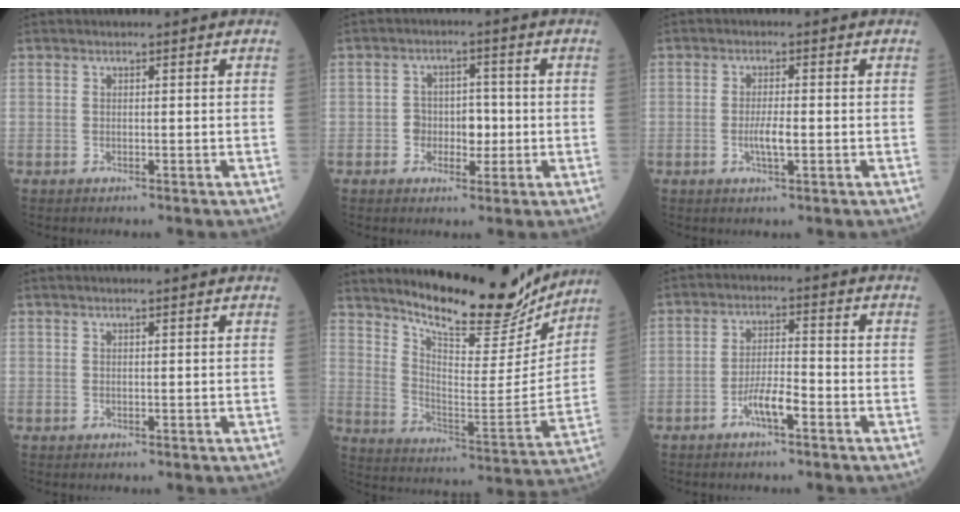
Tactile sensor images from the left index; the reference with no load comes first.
{"total": 4.7, "force": [-0.9, 3.3, 3.3], "torque": [-0.048, 0.013, -0.014]}
{"total": 3.1, "force": [-0.7, 0.6, 3.0], "torque": [-0.061, -0.001, -0.012]}
{"total": 1.7, "force": [1.4, -0.2, 0.9], "torque": [-0.013, 0.012, 0.023]}
{"total": 19.1, "force": [17.1, 3.6, 7.8], "torque": [-0.127, -0.041, 0.254]}
{"total": 4.5, "force": [-2.5, 0.8, 3.7], "torque": [-0.073, 0.003, -0.050]}